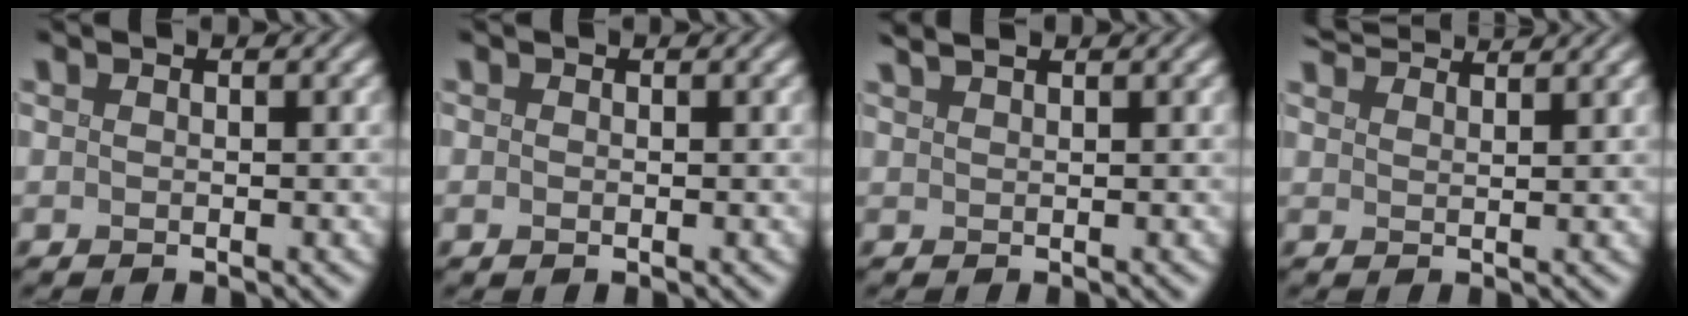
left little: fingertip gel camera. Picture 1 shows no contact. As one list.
[{"total": 0.0}, {"total": 2.5, "force": [2.0, 0.7, 1.3], "torque": [0.002, 0.016, 0.008]}, {"total": 5.0, "force": [4.7, 0.7, 1.6], "torque": [-0.022, 0.019, 0.059]}]